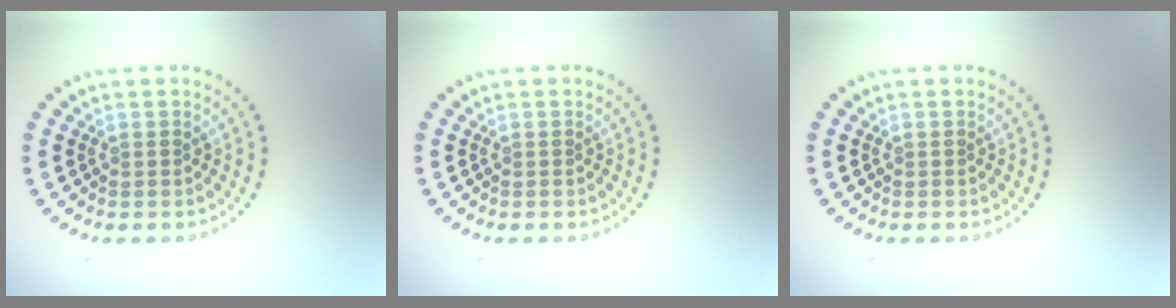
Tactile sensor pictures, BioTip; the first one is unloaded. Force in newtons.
{"total": 0.0}
{"total": 0.0}